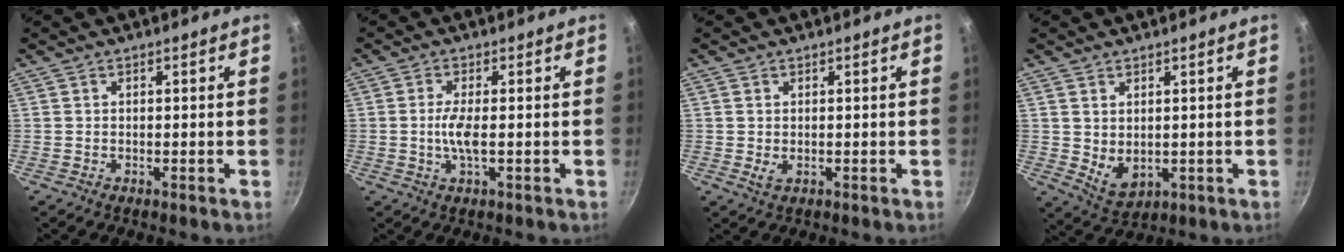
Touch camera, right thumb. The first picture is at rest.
{"total": 4.1, "force": [-0.5, 0.9, 3.9], "torque": [-0.089, 0.003, -0.012]}
{"total": 1.6, "force": [-0.1, 1.0, 1.3], "torque": [-0.025, -0.002, 0.002]}
{"total": 5.5, "force": [0.9, 3.8, 3.8], "torque": [-0.058, -0.018, 0.031]}